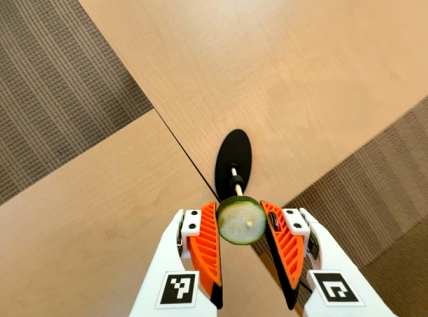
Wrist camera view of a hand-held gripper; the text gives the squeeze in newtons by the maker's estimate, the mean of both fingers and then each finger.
{"total": 11.5, "left": 10.9, "right": 12.1}